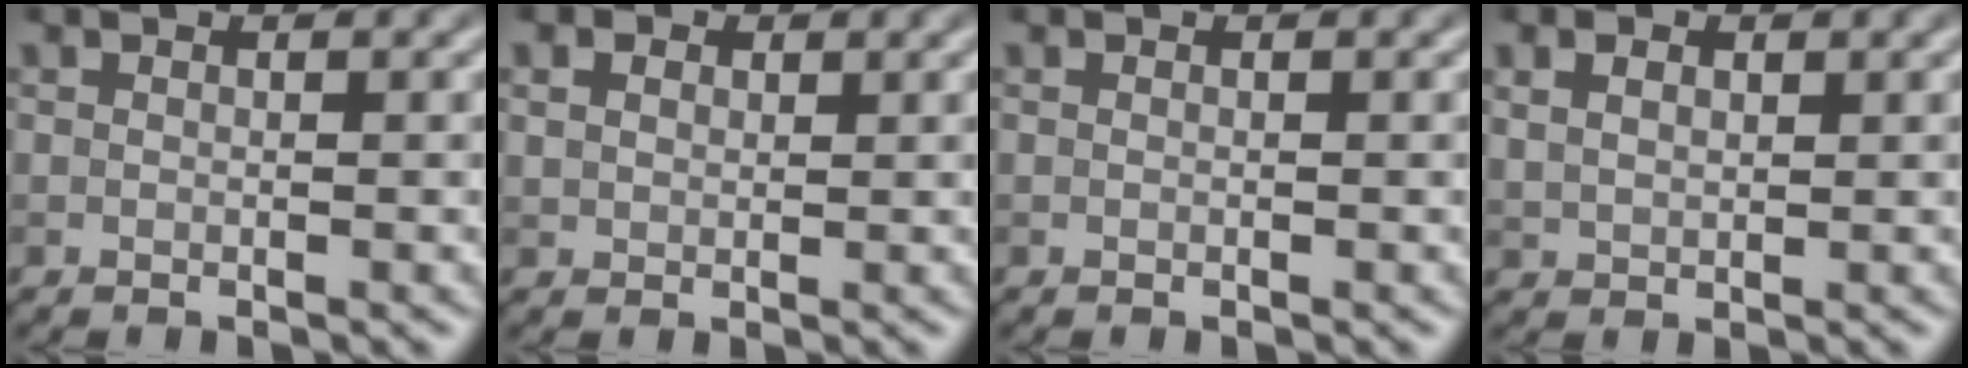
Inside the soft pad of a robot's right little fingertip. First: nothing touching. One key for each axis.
{"total": 2.1, "fx": 1.1, "fy": 1.5, "fz": 0.9, "tx": -0.022, "ty": 0.004, "tz": 0.011}
{"total": 0.0}
{"total": 2.0, "fx": 0.9, "fy": 1.3, "fz": 1.3, "tx": -0.029, "ty": 0.002, "tz": 0.021}